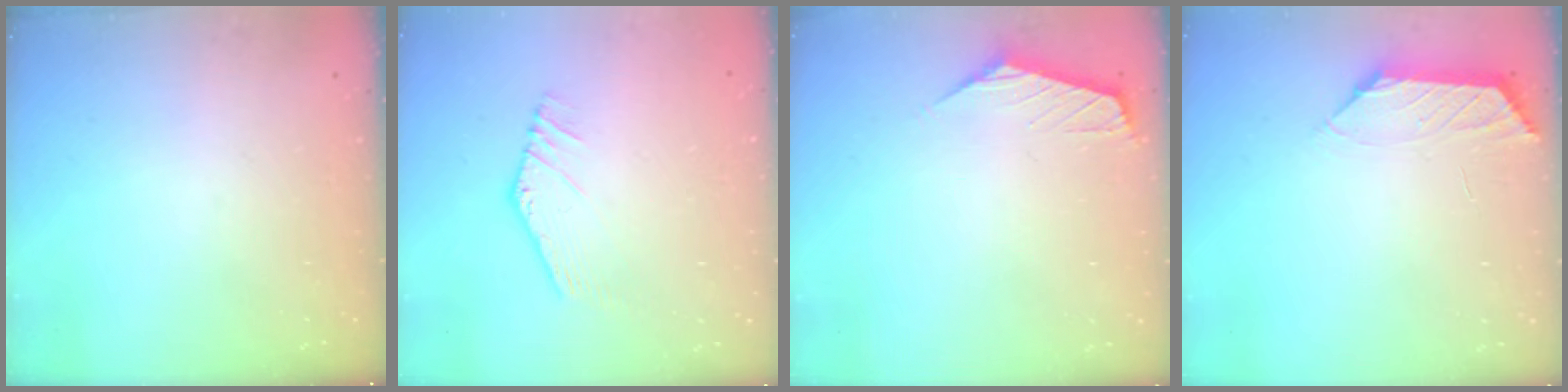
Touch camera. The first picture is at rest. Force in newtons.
{"total": 3.9, "press": 3.9, "slide": 0.4}
{"total": 0.8, "press": 0.7, "slide": 0.4}
{"total": 1.0, "press": 0.9, "slide": 0.5}